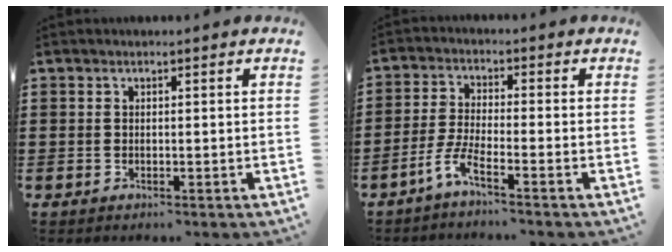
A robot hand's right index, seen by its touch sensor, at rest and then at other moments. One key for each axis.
{"total": 4.5, "fx": -3.5, "fy": 0.0, "fz": 2.8, "tx": -0.078, "ty": -0.015, "tz": -0.075}